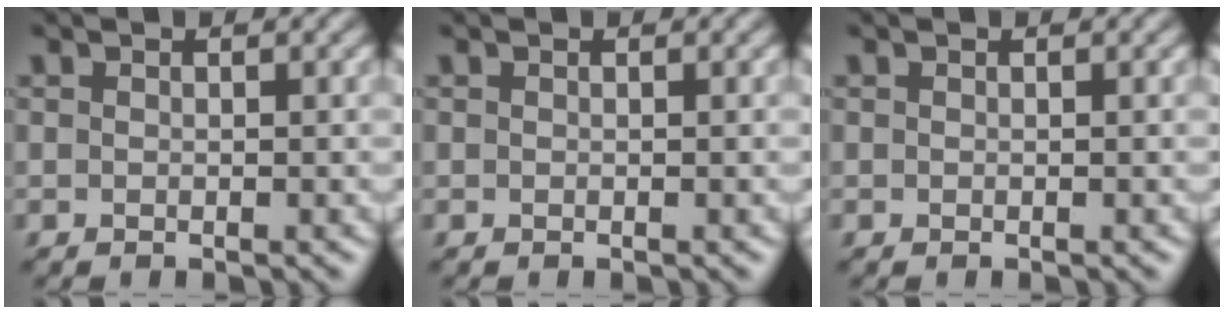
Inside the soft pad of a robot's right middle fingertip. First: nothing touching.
{"total": 0.0}
{"total": 0.0}